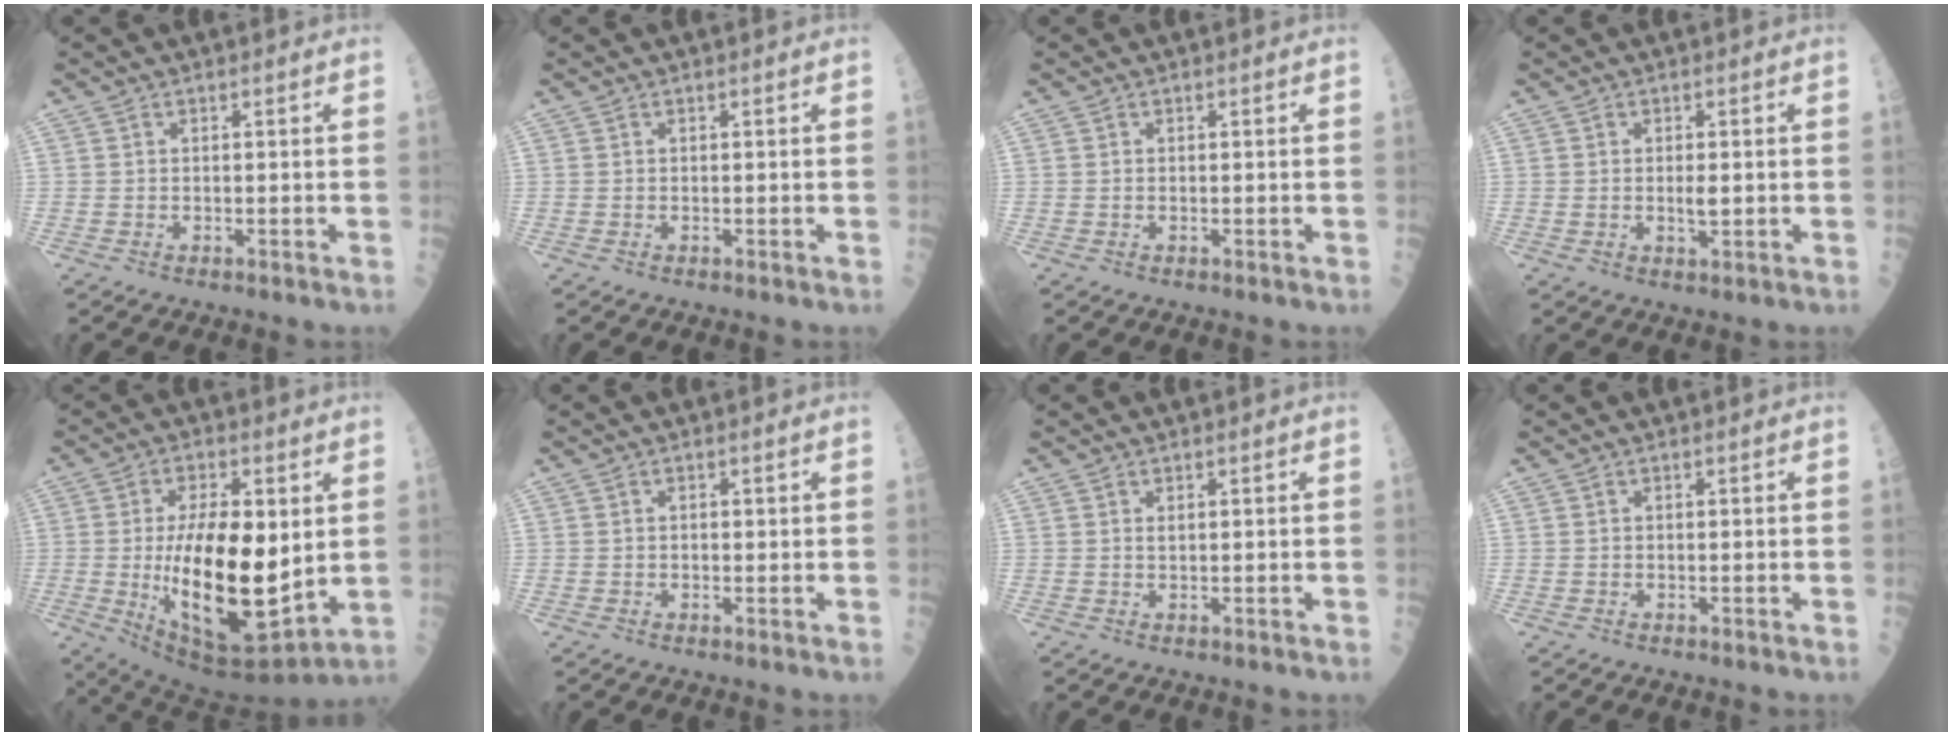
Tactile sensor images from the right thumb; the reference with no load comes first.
{"total": 0.0}
{"total": 0.0}
{"total": 2.5, "force": [0.2, 1.1, 2.3], "torque": [-0.034, -0.004, 0.002]}
{"total": 22.1, "force": [-0.1, 9.0, 20.2], "torque": [-0.345, -0.030, 0.014]}
{"total": 0.6, "force": [0.2, 0.4, 0.4], "torque": [-0.005, -0.001, 0.003]}
{"total": 0.5, "force": [0.3, 0.2, 0.4], "torque": [-0.006, -0.002, 0.006]}
{"total": 0.0}